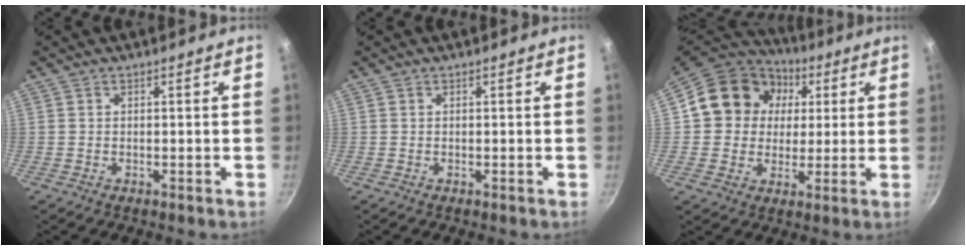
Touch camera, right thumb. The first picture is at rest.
{"total": 0.0}
{"total": 16.1, "force": [3.7, 14.1, 6.9], "torque": [-0.095, 0.020, 0.051]}